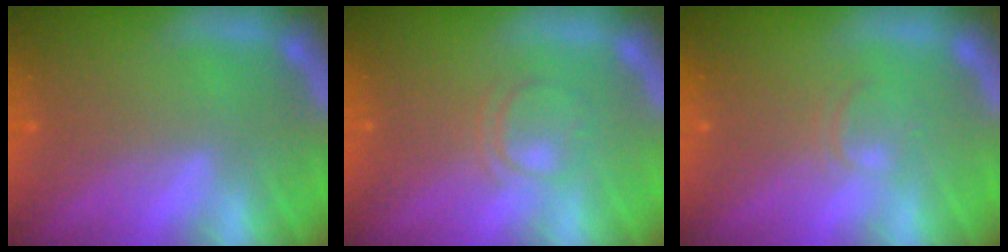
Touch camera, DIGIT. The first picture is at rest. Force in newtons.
{"total": 2.4}
{"total": 1.4}